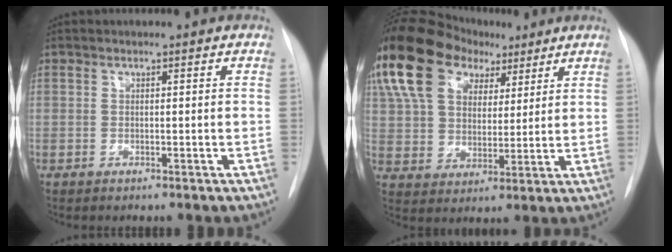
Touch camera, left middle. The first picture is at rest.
{"total": 20.8, "force": [12.1, 13.0, 10.8], "torque": [-0.249, 0.066, 0.216]}